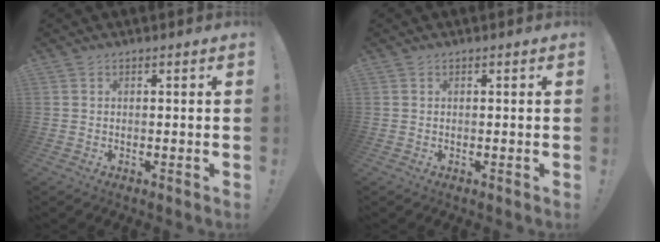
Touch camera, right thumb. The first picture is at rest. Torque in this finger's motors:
{"motor_torque": [-0.10, -0.10, 0.09, -0.05, 0.04]}